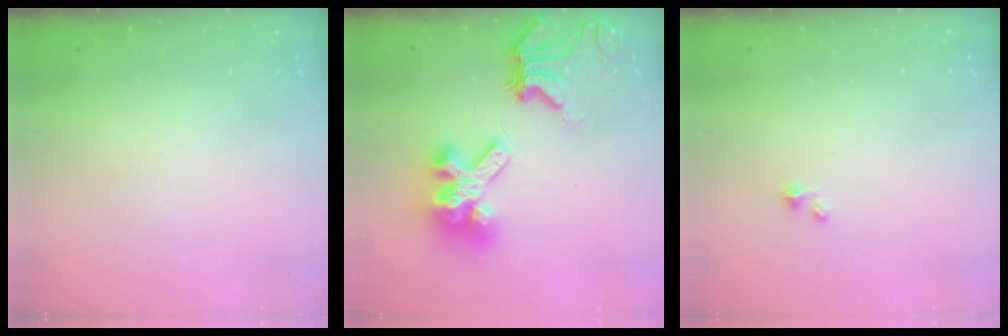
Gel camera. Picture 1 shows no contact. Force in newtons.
{"total": 15.2, "press": 15.1, "slide": 2.0}
{"total": 1.5, "press": 1.5, "slide": 0.0}